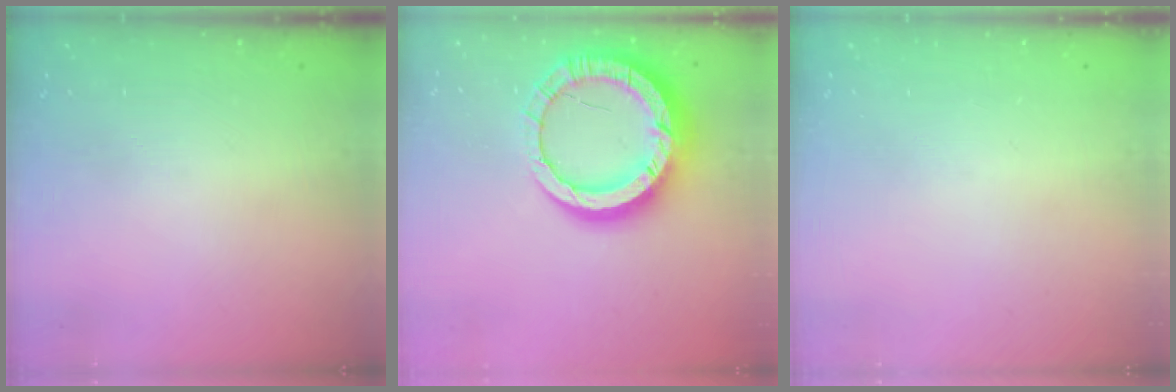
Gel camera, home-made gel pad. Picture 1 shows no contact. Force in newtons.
{"total": 19.3, "press": 19.2, "slide": 1.9}
{"total": 0.0}